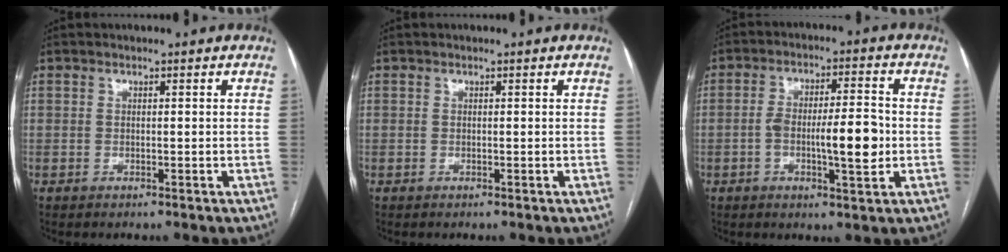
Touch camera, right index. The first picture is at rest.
{"total": 0.0}
{"total": 9.1, "force": [-1.5, 2.0, 8.7], "torque": [-0.146, 0.011, -0.023]}